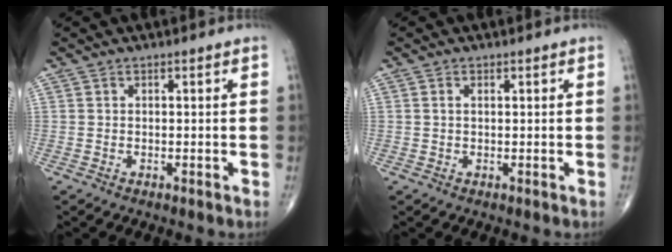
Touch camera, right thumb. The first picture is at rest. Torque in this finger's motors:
{"motor_torque": [-0.26, -0.04, 0.17, 0.21, 0.04]}